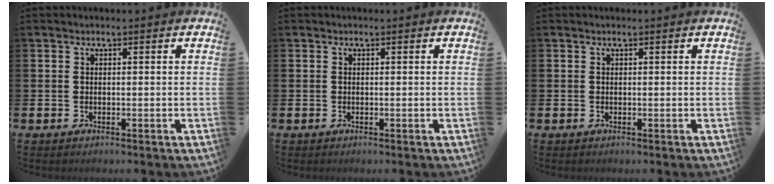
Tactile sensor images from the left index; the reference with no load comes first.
{"total": 0.0}
{"total": 0.0}